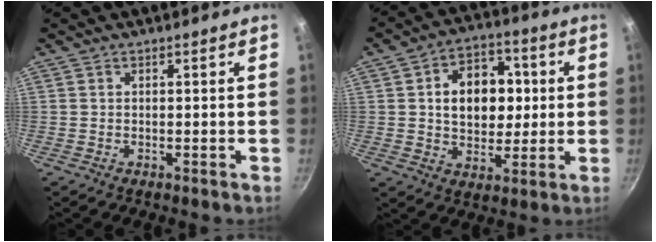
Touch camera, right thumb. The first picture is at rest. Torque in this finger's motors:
{"motor_torque": [-0.16, 0.57, 0.28, 0.36, 0.26]}